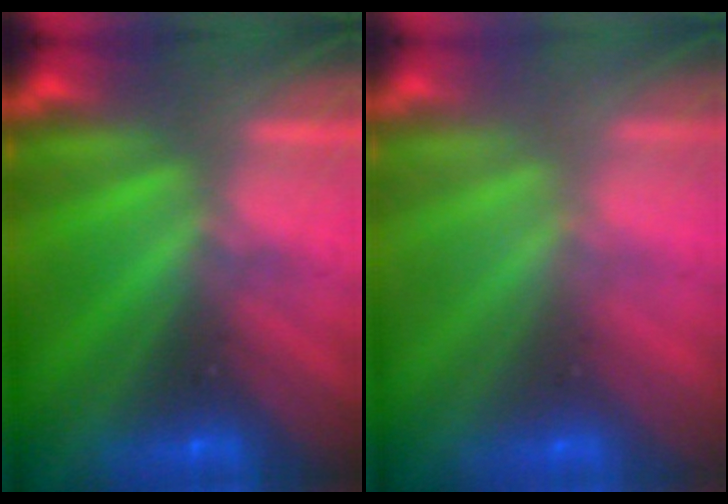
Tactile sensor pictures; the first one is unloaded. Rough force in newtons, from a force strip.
{"total": 2.7}